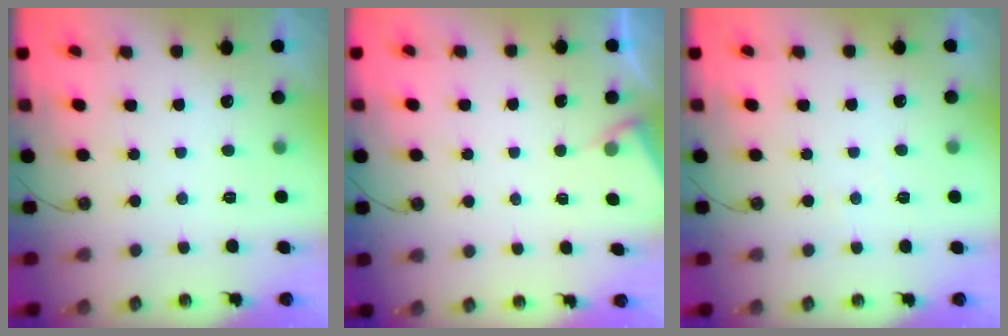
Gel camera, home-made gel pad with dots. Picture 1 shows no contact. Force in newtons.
{"total": 3.1, "press": 3.0, "slide": 0.5}
{"total": 2.7, "press": 2.7, "slide": 0.4}